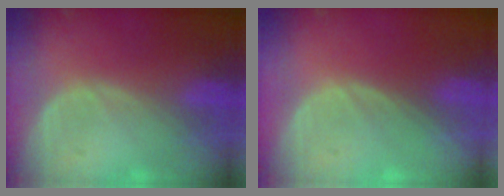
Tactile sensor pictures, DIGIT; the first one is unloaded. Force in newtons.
{"total": 0.0}